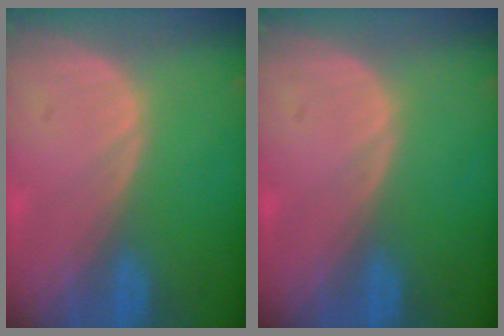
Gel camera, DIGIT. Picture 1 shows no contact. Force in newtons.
{"total": 0.0}